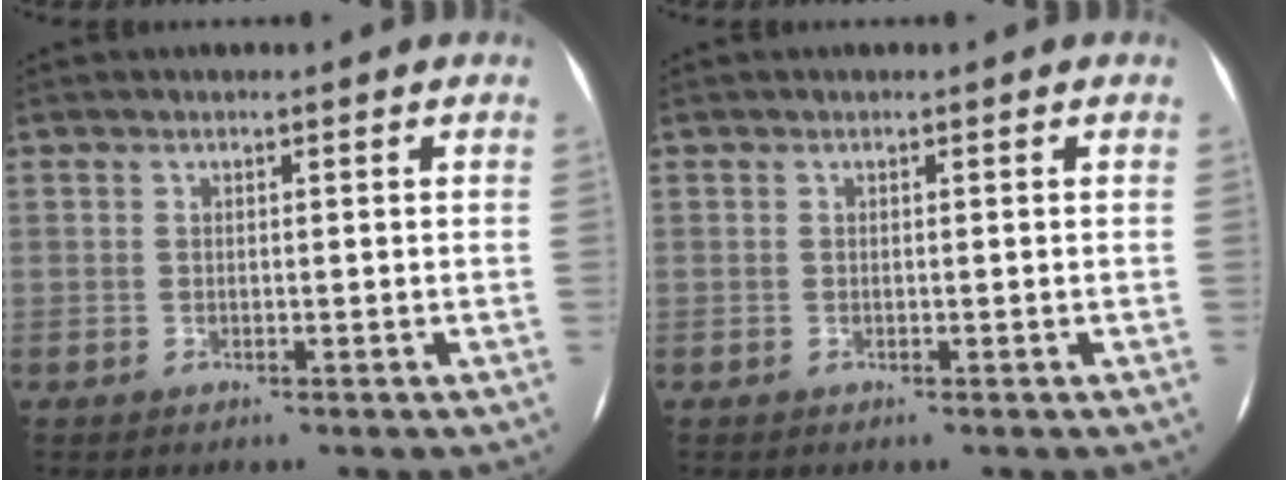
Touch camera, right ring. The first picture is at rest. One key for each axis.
{"total": 0.0}